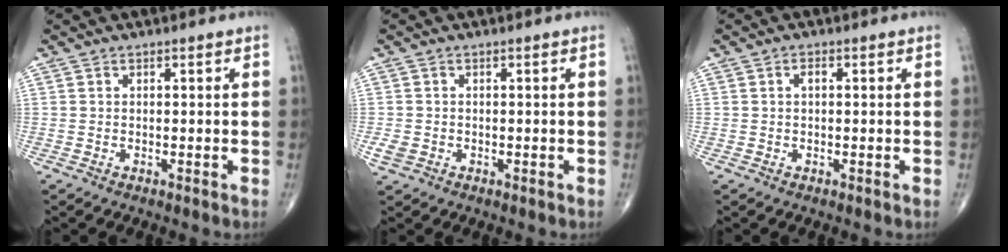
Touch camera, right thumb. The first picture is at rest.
{"total": 2.1, "force": [-0.6, 1.8, 1.0], "torque": [-0.021, 0.002, -0.008]}
{"total": 1.3, "force": [0.2, 0.7, 1.1], "torque": [-0.018, 0.003, 0.002]}